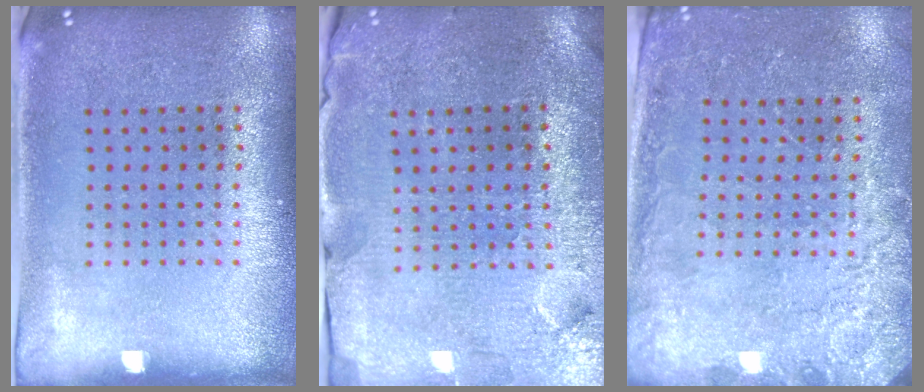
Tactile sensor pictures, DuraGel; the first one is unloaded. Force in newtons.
{"total": 3.8, "press": 3.6, "slide": 1.1}
{"total": 2.5, "press": 2.4, "slide": 0.9}